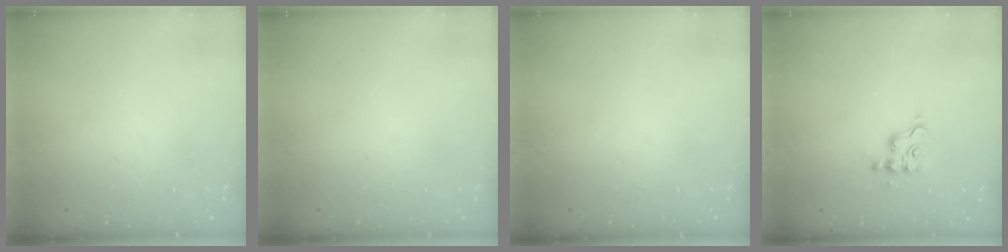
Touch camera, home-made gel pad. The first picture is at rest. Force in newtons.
{"total": 0.0}
{"total": 0.0}
{"total": 5.8, "press": 5.8, "slide": 0.0}